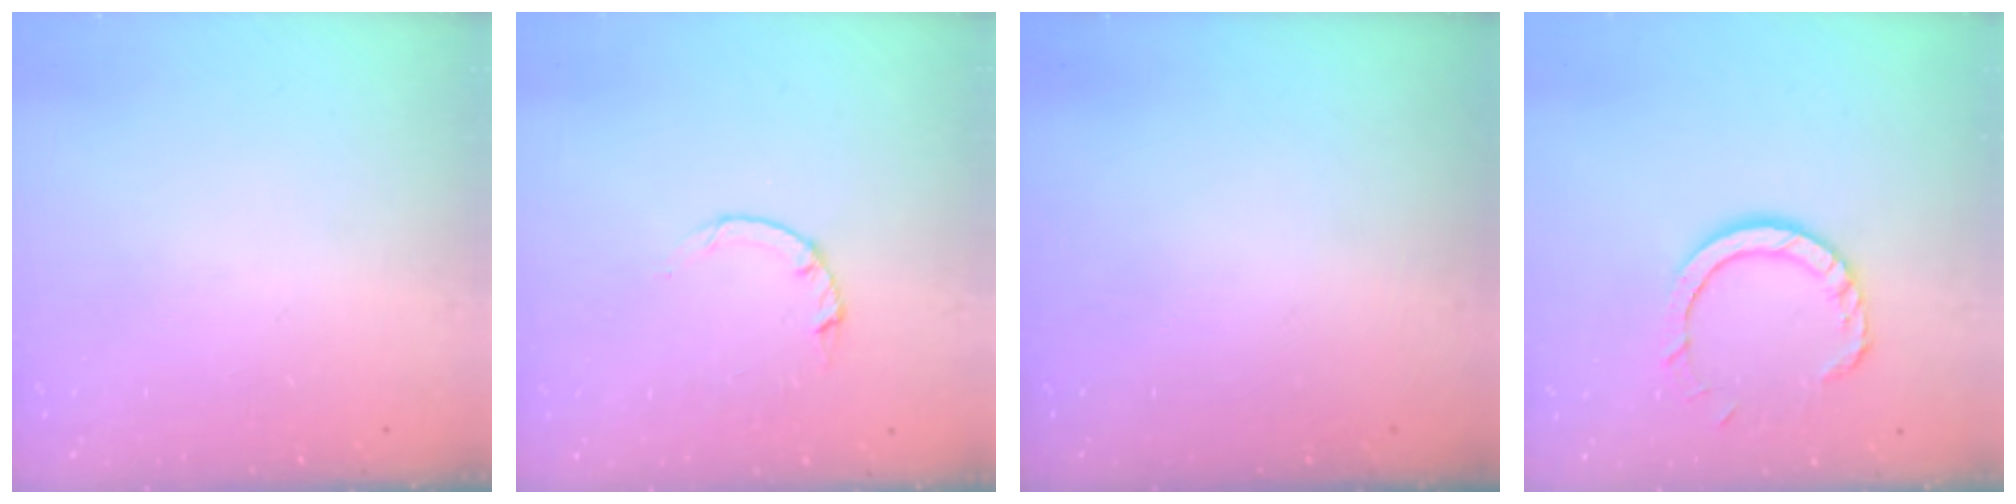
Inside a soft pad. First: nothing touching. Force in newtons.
{"total": 2.2, "press": 2.1, "slide": 0.4}
{"total": 0.0}
{"total": 8.9, "press": 8.8, "slide": 1.2}